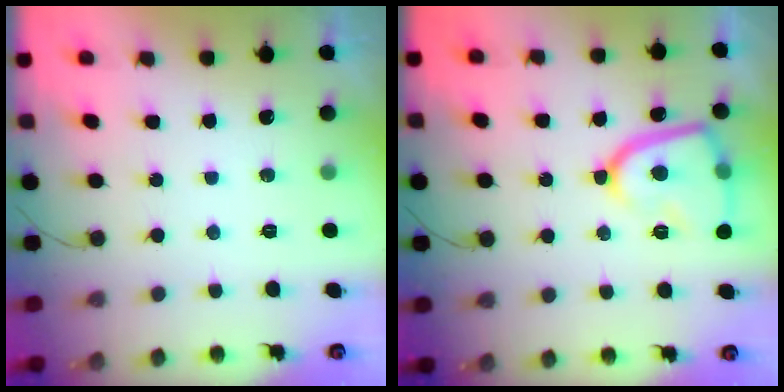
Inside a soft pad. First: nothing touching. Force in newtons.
{"total": 15.5, "press": 15.4, "slide": 1.5}